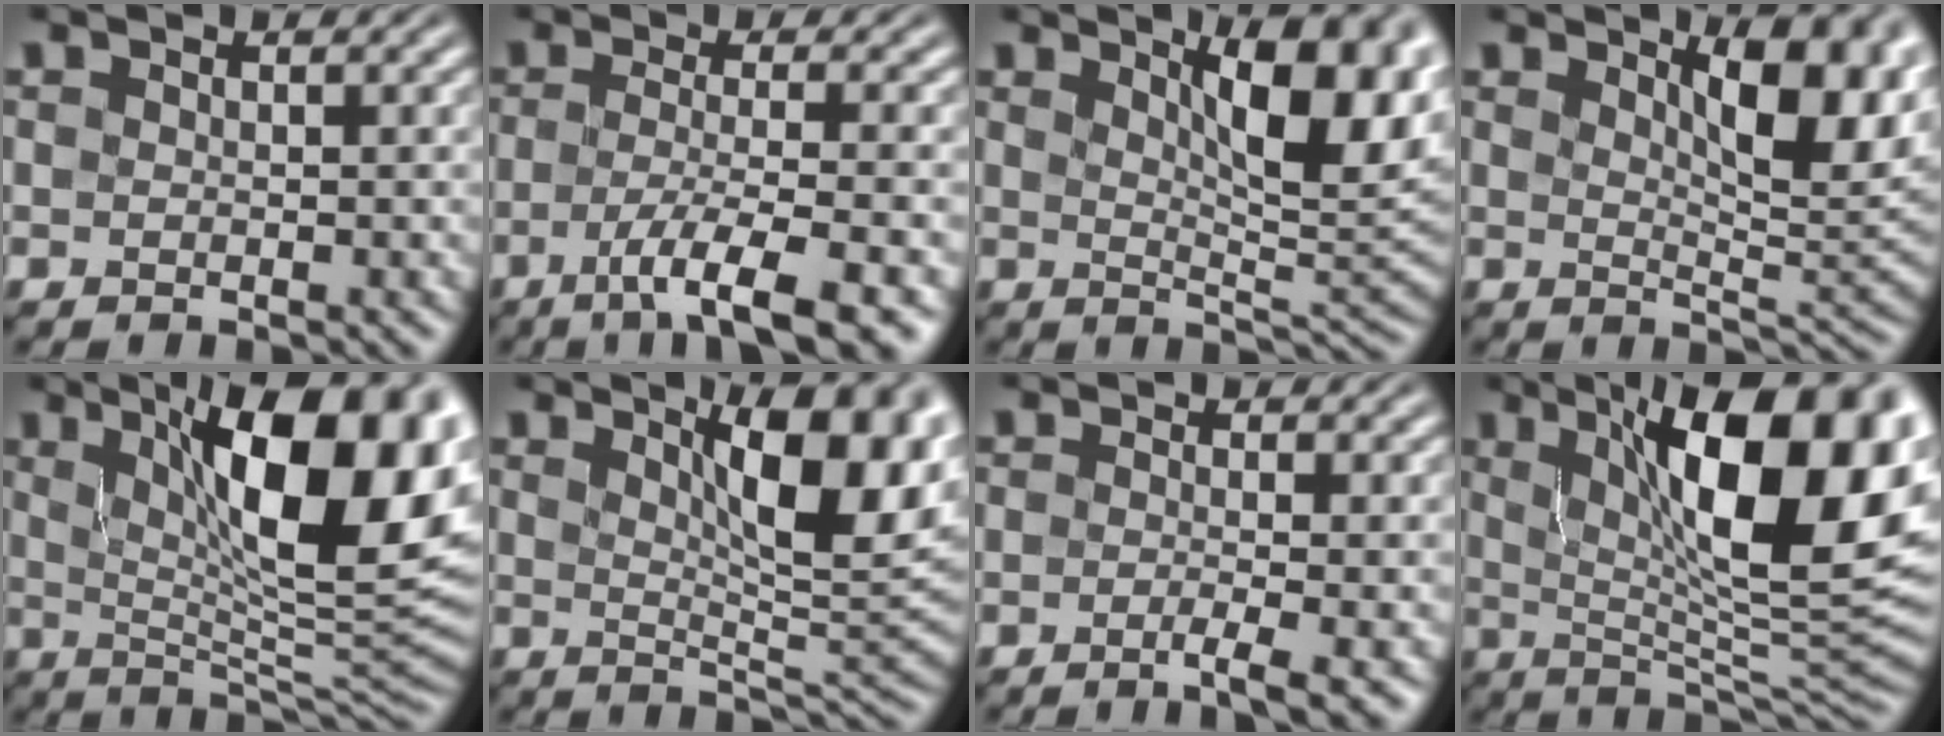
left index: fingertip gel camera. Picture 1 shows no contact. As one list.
[{"total": 6.1, "force": [-2.7, 1.2, 5.4], "torque": [-0.084, -0.007, -0.053]}, {"total": 9.1, "force": [3.5, 2.7, 8.0], "torque": [-0.107, 0.006, 0.055]}, {"total": 7.9, "force": [3.1, 2.5, 6.8], "torque": [-0.096, 0.000, 0.051]}, {"total": 14.7, "force": [4.6, 4.8, 13.2], "torque": [-0.181, -0.003, 0.072]}, {"total": 10.2, "force": [3.7, 2.9, 9.0], "torque": [-0.115, 0.004, 0.059]}, {"total": 2.7, "force": [-0.9, 0.6, 2.5], "torque": [-0.031, -0.009, -0.018]}, {"total": 16.2, "force": [5.1, 5.6, 14.4], "torque": [-0.197, 0.000, 0.081]}]